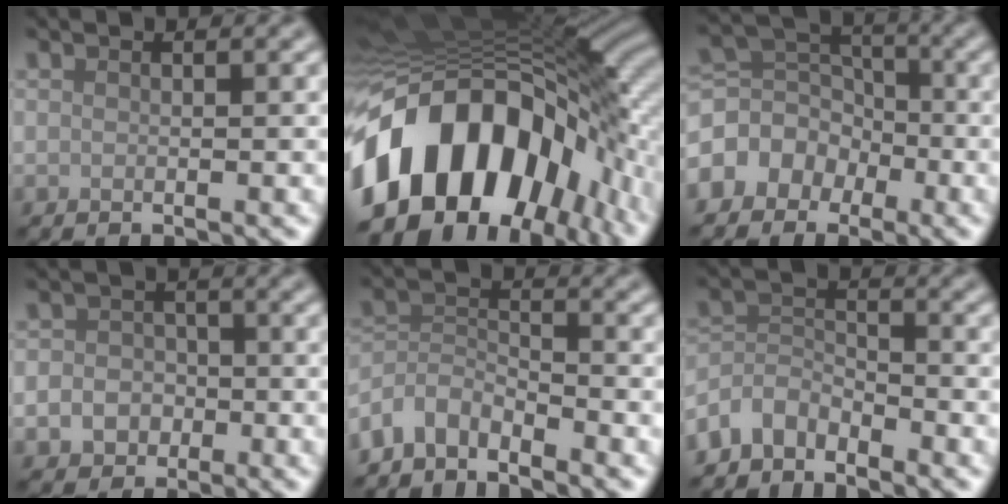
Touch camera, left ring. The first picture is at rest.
{"total": 18.5, "force": [-5.5, 11.3, 13.5], "torque": [-0.242, -0.012, -0.098]}
{"total": 4.7, "force": [-2.6, 3.7, 1.5], "torque": [-0.022, 0.014, -0.060]}
{"total": 4.2, "force": [-1.7, 3.6, 1.3], "torque": [0.010, -0.007, -0.040]}
{"total": 3.9, "force": [-3.4, 1.6, 1.2], "torque": [-0.021, 0.000, -0.079]}
{"total": 3.6, "force": [-3.0, 1.7, 0.9], "torque": [-0.017, 0.004, -0.074]}